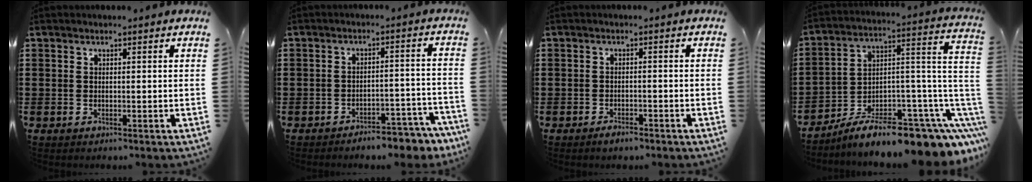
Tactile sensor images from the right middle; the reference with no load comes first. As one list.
[{"total": 4.6, "force": [-4.4, 0.3, 1.0], "torque": [-0.016, 0.001, -0.087]}, {"total": 1.7, "force": [-1.5, 0.4, 0.7], "torque": [-0.016, -0.004, -0.027]}, {"total": 9.2, "force": [-6.6, 2.3, 6.0], "torque": [-0.101, 0.002, -0.117]}]